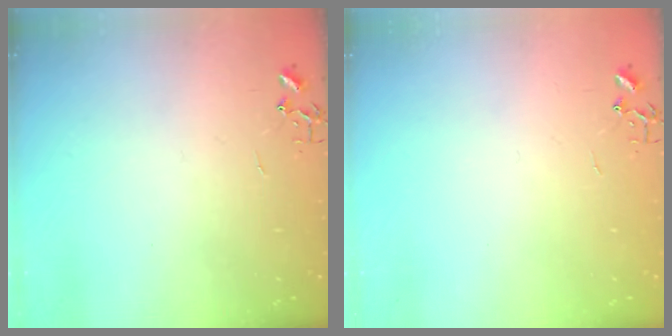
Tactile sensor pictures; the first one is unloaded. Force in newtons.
{"total": 0.0}